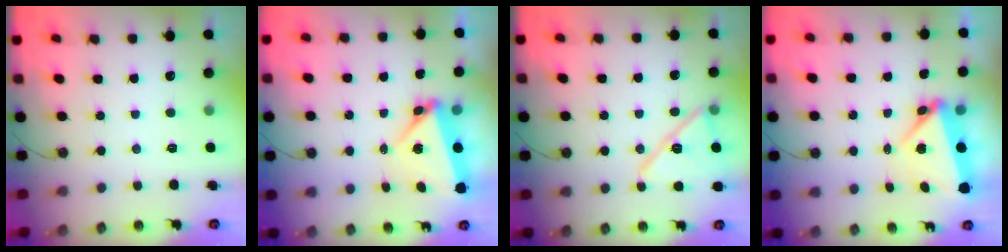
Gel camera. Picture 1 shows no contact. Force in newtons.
{"total": 5.9, "press": 5.9, "slide": 0.7}
{"total": 14.7, "press": 14.7, "slide": 0.9}
{"total": 5.6, "press": 5.6, "slide": 0.2}